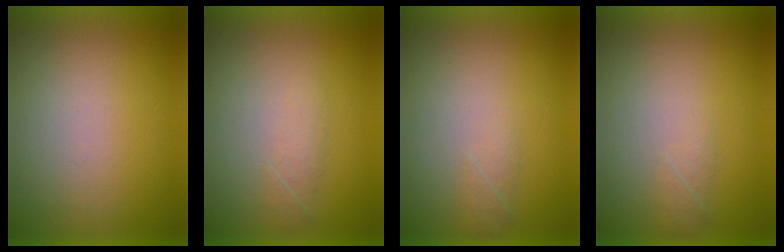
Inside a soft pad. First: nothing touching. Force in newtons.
{"total": 1.8}
{"total": 1.6}
{"total": 1.6}